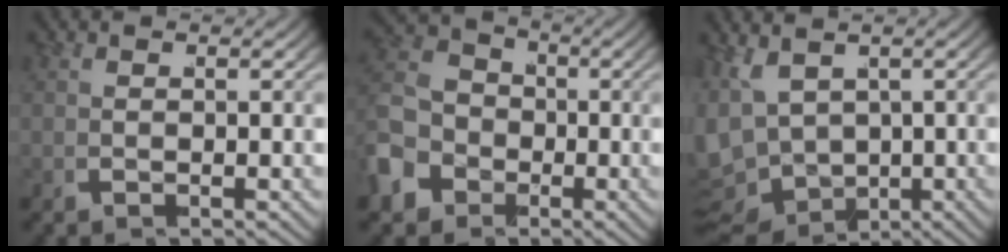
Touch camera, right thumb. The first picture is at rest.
{"total": 8.8, "force": [-2.4, 7.6, 3.7], "torque": [-0.089, -0.024, -0.047]}
{"total": 8.5, "force": [-1.3, 7.1, 4.5], "torque": [-0.118, -0.038, -0.010]}